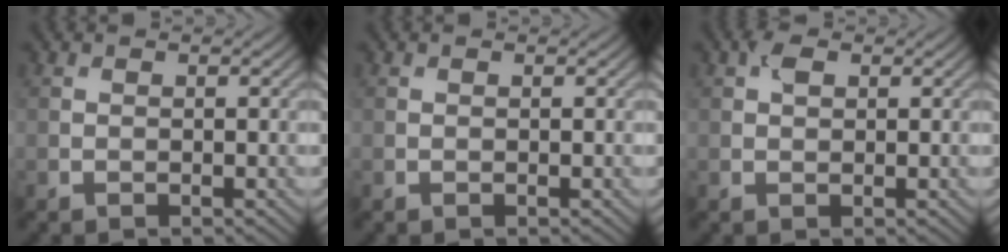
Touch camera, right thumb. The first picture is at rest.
{"total": 0.0}
{"total": 1.7, "force": [0.7, 1.0, 1.2], "torque": [-0.023, 0.005, 0.011]}